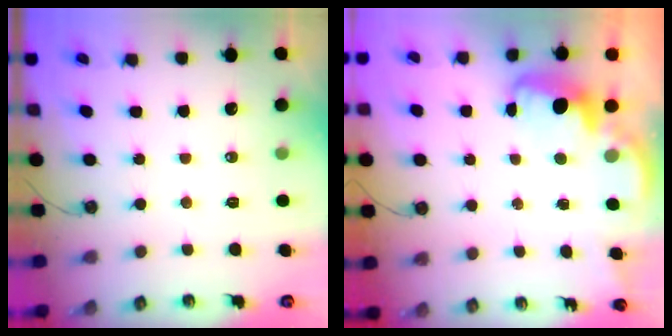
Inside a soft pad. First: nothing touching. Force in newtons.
{"total": 2.6, "press": 2.6, "slide": 0.5}